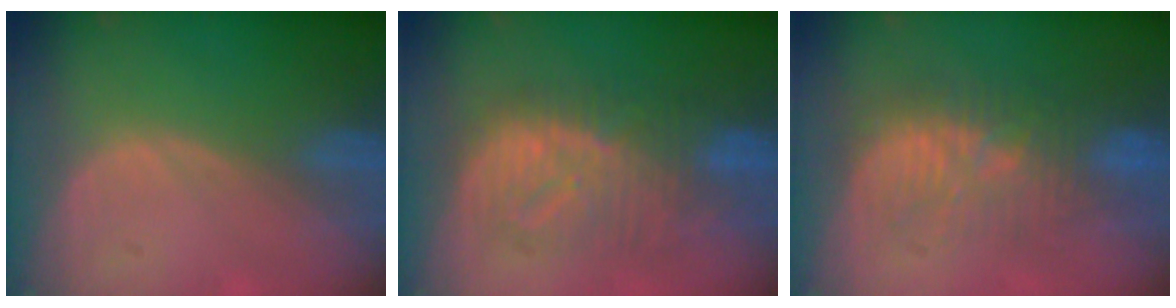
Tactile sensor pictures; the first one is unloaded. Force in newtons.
{"total": 9.8, "press": 9.8, "slide": 0.6}
{"total": 9.3, "press": 9.1, "slide": 1.6}